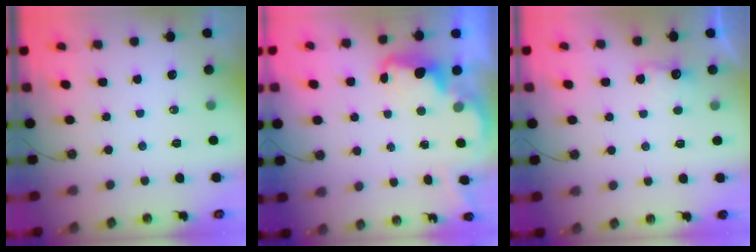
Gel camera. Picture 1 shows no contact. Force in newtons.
{"total": 2.6, "press": 2.5, "slide": 0.6}
{"total": 3.9, "press": 3.8, "slide": 0.9}